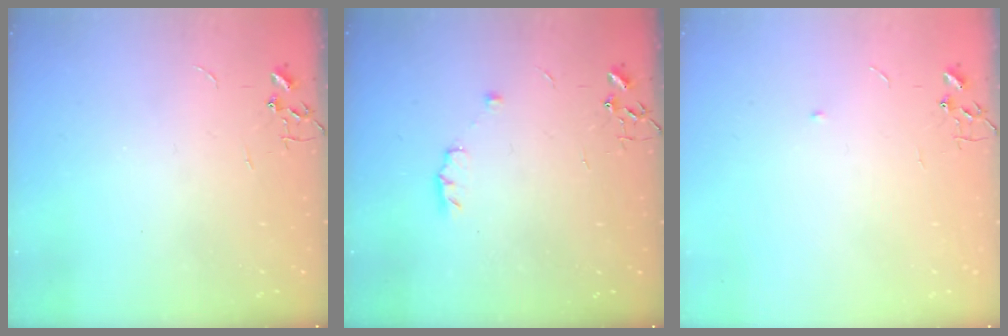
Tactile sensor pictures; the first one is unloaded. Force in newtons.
{"total": 4.9, "press": 4.8, "slide": 0.8}
{"total": 4.0, "press": 3.9, "slide": 0.9}